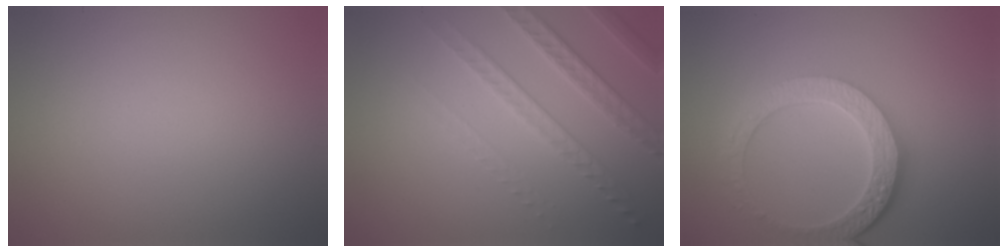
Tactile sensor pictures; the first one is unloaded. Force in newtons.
{"total": 4.8, "press": 3.1, "slide": 3.7}
{"total": 6.0, "press": 4.4, "slide": 4.0}